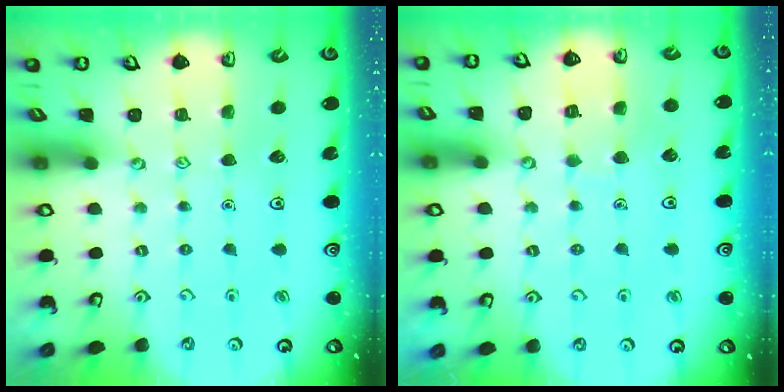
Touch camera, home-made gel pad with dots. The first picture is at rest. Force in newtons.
{"total": 5.8, "press": 5.8, "slide": 0.4}